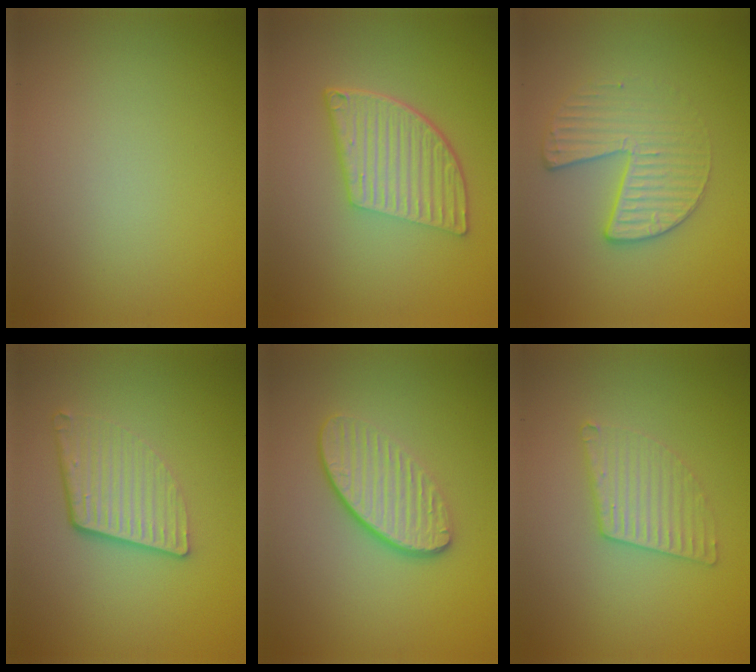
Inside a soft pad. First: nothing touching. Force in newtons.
{"total": 6.1, "press": 4.1, "slide": 4.5}
{"total": 3.3, "press": 3.0, "slide": 1.3}
{"total": 4.4, "press": 2.9, "slide": 3.3}
{"total": 4.2, "press": 3.1, "slide": 2.8}
{"total": 2.8, "press": 2.8, "slide": 0.3}